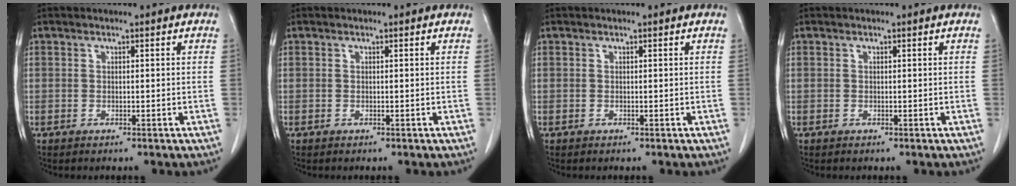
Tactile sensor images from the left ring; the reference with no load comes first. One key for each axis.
{"total": 0.0}
{"total": 0.0}
{"total": 0.0}